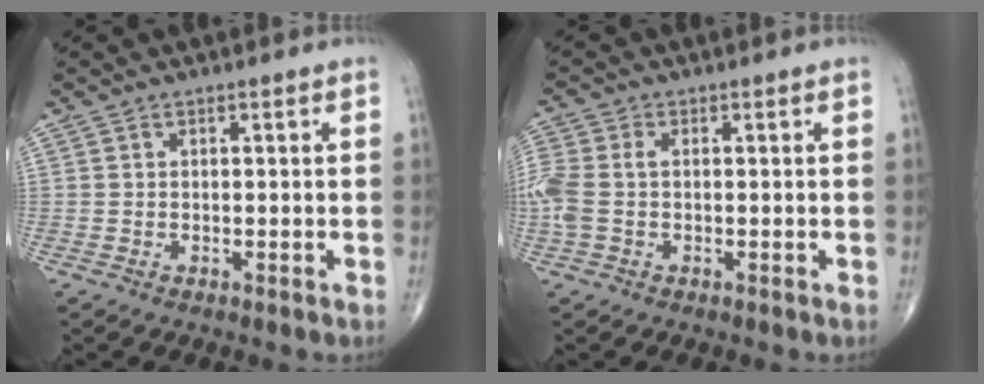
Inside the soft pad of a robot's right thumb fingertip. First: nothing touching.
{"total": 6.4, "force": [-0.4, 4.1, 5.0], "torque": [-0.150, 0.013, -0.010]}